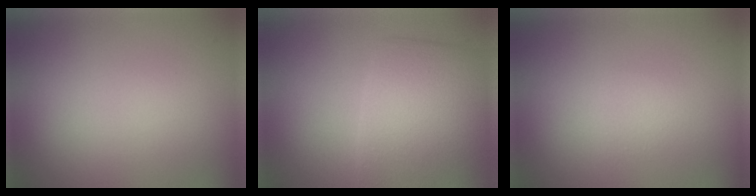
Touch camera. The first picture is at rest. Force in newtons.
{"total": 6.2, "press": 6.2, "slide": 0.3}
{"total": 0.8, "press": 0.8, "slide": 0.0}